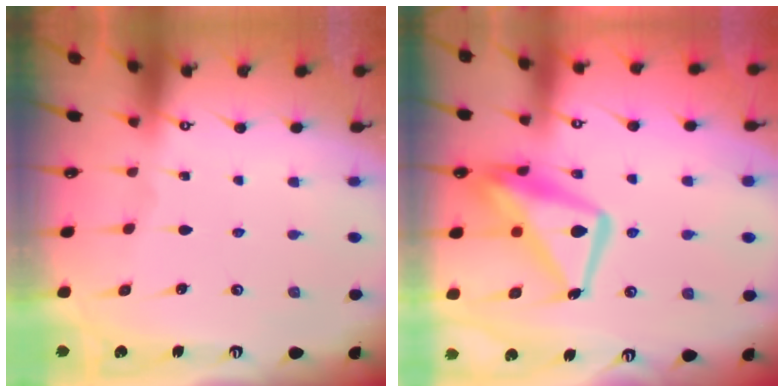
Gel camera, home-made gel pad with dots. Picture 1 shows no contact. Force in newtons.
{"total": 15.8, "press": 15.7, "slide": 1.6}